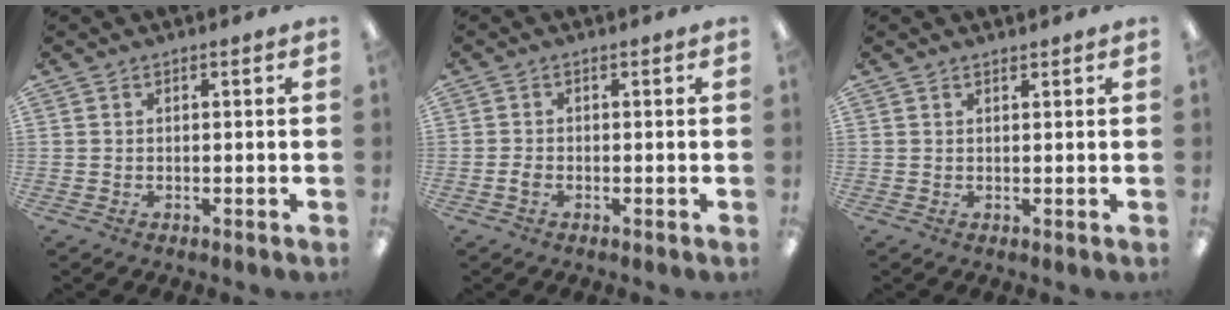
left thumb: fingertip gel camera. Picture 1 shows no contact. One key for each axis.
{"total": 1.2, "fx": -0.5, "fy": 0.7, "fz": 0.8, "tx": -0.014, "ty": 0.002, "tz": -0.009}
{"total": 0.8, "fx": 0.8, "fy": 0.2, "fz": 0.1, "tx": -0.002, "ty": 0.000, "tz": 0.015}